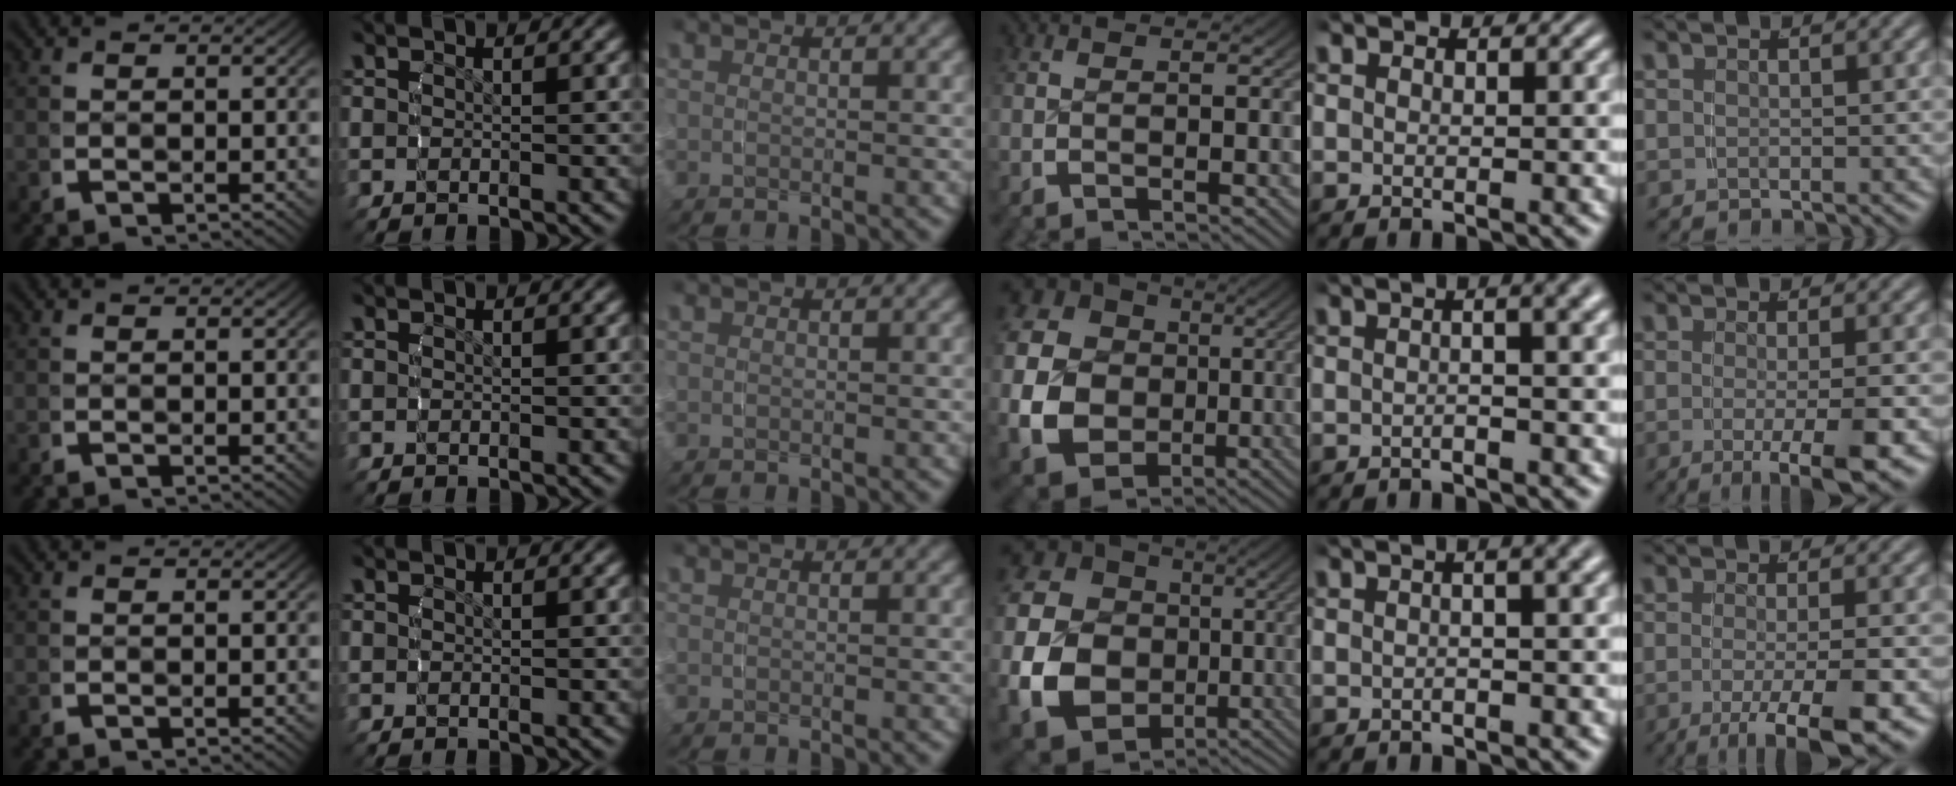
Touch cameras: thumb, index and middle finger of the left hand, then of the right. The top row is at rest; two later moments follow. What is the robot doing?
{"motion": "grasp_and_lifting", "object": "towel"}